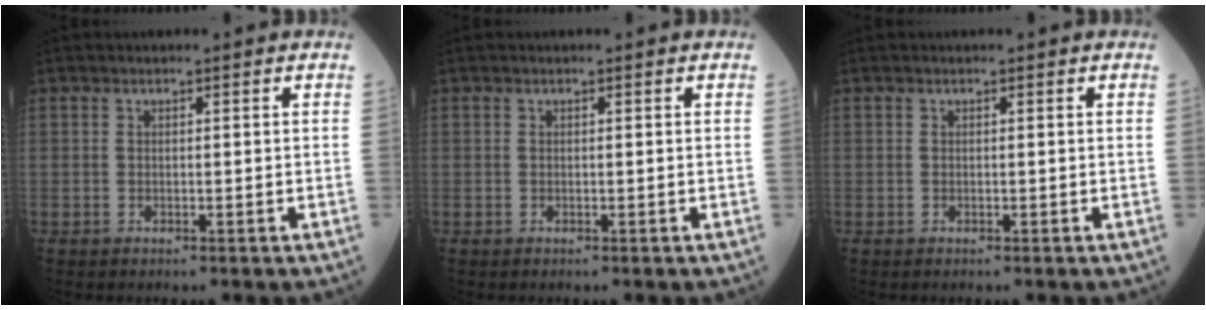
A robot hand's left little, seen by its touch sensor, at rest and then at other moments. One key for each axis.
{"total": 0.0}
{"total": 0.0}